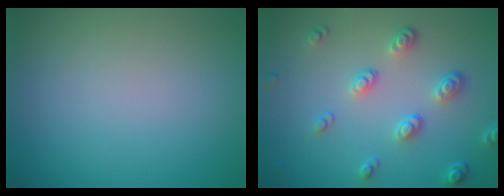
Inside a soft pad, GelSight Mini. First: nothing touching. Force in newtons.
{"total": 3.7, "press": 2.8, "slide": 2.3}